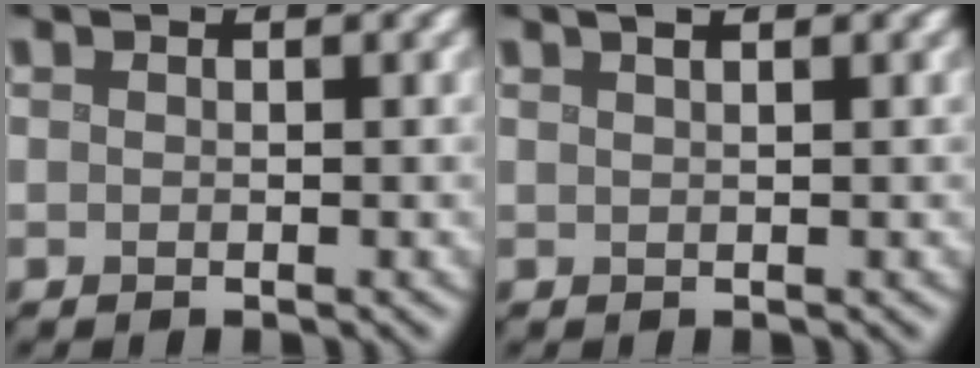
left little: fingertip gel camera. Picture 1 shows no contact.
{"total": 2.1, "force": [1.3, 0.8, 1.4], "torque": [-0.005, 0.002, 0.001]}